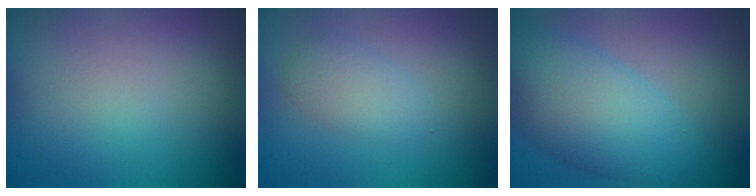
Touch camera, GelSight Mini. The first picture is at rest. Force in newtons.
{"total": 2.7, "press": 2.7, "slide": 0.1}
{"total": 7.2, "press": 7.2, "slide": 0.2}